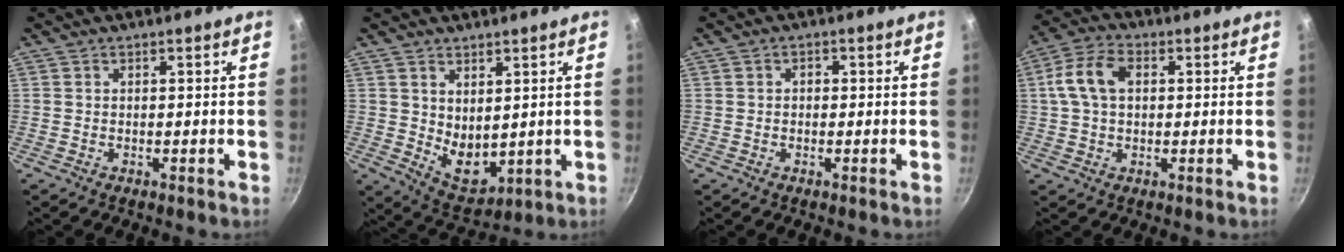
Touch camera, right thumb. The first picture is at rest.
{"total": 7.6, "force": [2.1, 4.7, 5.6], "torque": [-0.069, -0.031, 0.055]}
{"total": 1.2, "force": [-0.1, 1.0, 0.7], "torque": [-0.010, 0.006, -0.003]}
{"total": 8.7, "force": [1.4, 5.7, 6.4], "torque": [-0.122, 0.021, 0.018]}